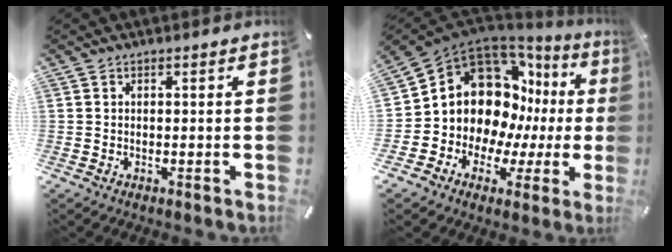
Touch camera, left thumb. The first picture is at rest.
{"total": 16.0, "force": [4.1, 12.9, 8.5], "torque": [-0.148, -0.056, 0.087]}